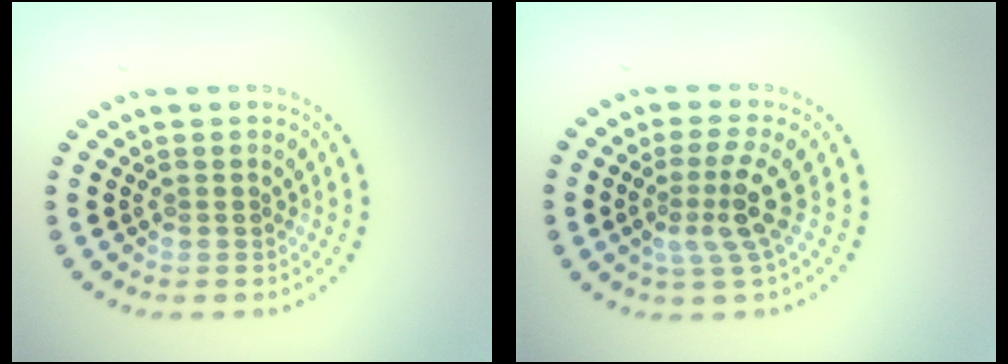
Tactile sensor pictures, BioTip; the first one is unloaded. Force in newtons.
{"total": 3.3, "press": 2.3, "slide": 2.3}